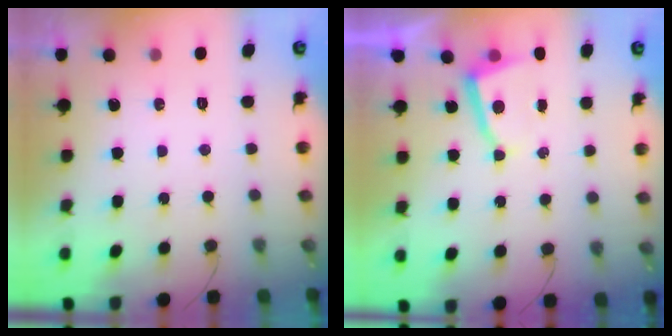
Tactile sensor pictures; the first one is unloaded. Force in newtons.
{"total": 4.2, "press": 4.1, "slide": 0.5}